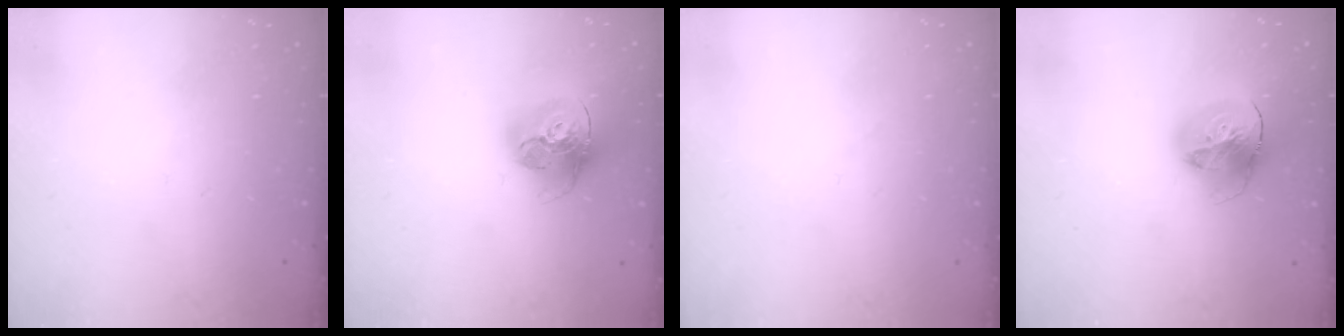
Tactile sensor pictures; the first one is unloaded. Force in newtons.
{"total": 18.4, "press": 18.3, "slide": 1.8}
{"total": 1.1, "press": 1.1, "slide": 0.1}
{"total": 18.2, "press": 18.1, "slide": 2.0}